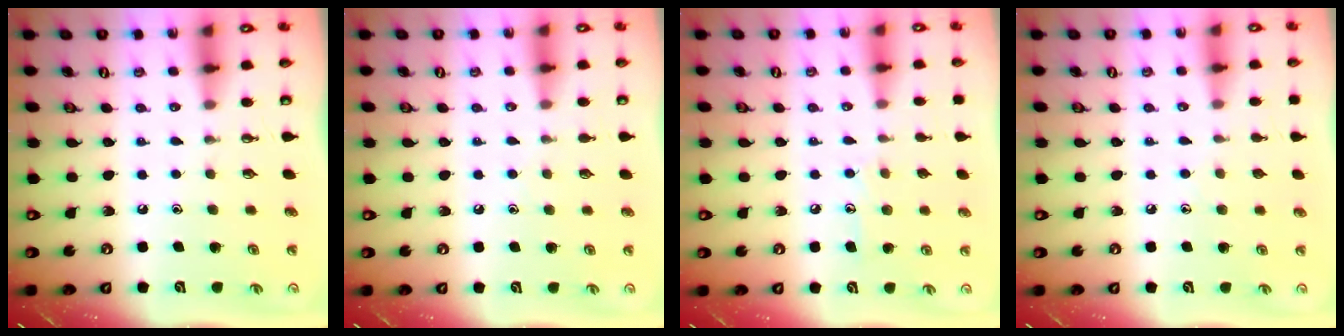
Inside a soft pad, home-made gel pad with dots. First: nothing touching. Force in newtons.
{"total": 4.8, "press": 4.7, "slide": 0.5}
{"total": 8.1, "press": 8.0, "slide": 0.5}
{"total": 4.9, "press": 4.9, "slide": 0.6}